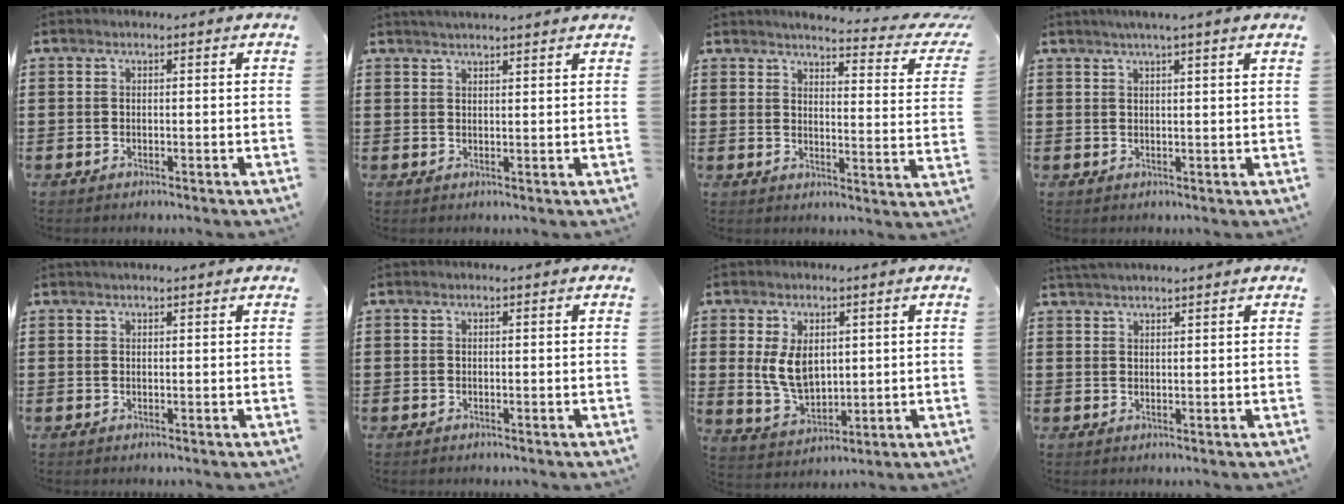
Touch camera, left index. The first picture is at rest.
{"total": 1.9, "force": [1.9, -0.2, 0.3], "torque": [-0.009, 0.002, 0.036]}
{"total": 3.8, "force": [3.3, 0.0, 2.0], "torque": [-0.040, -0.030, 0.047]}
{"total": 2.2, "force": [1.8, -0.4, 1.3], "torque": [-0.028, 0.003, 0.033]}
{"total": 0.9, "force": [0.8, 0.1, 0.3], "torque": [-0.006, 0.001, 0.015]}
{"total": 0.0}
{"total": 6.8, "force": [1.8, 4.4, 4.8], "torque": [-0.108, 0.003, 0.029]}
{"total": 2.0, "force": [2.0, -0.1, 0.4], "torque": [-0.011, 0.003, 0.039]}